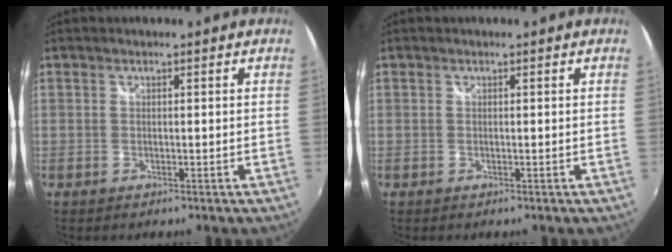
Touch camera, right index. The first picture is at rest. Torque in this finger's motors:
{"motor_torque": [0.00, 0.00, 0.00, 0.00]}